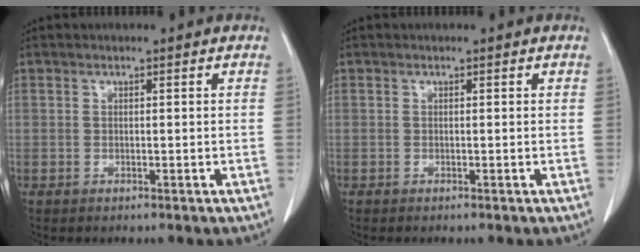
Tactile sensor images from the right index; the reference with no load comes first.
{"total": 0.0}